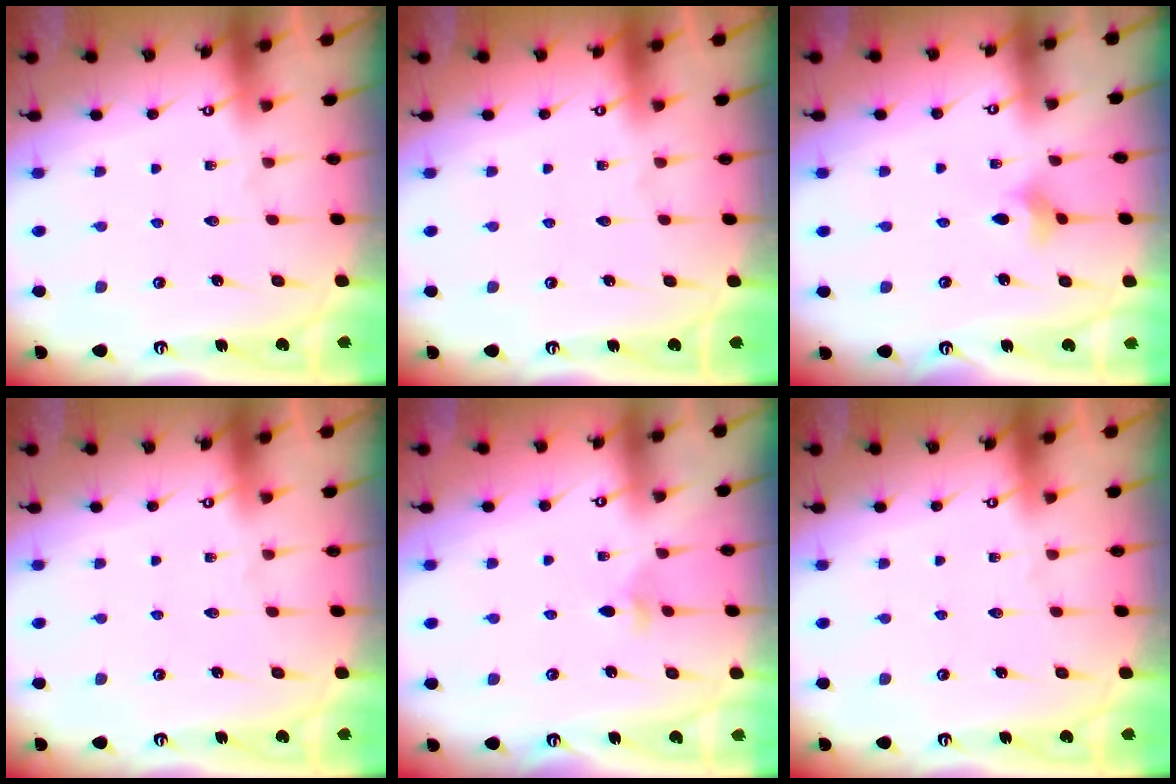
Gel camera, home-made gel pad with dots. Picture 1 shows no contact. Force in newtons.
{"total": 0.0}
{"total": 3.3, "press": 3.3, "slide": 0.5}
{"total": 0.0}
{"total": 3.3, "press": 3.2, "slide": 0.7}
{"total": 0.0}